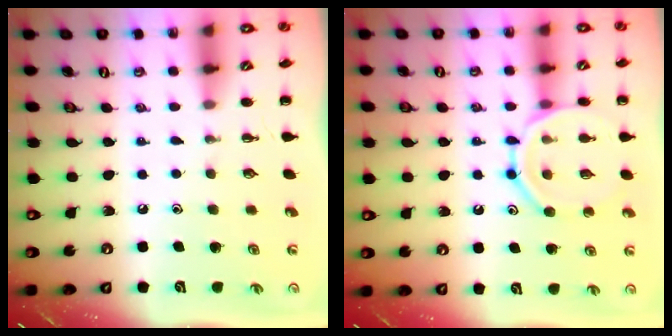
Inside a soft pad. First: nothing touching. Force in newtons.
{"total": 14.2, "press": 14.2, "slide": 1.3}